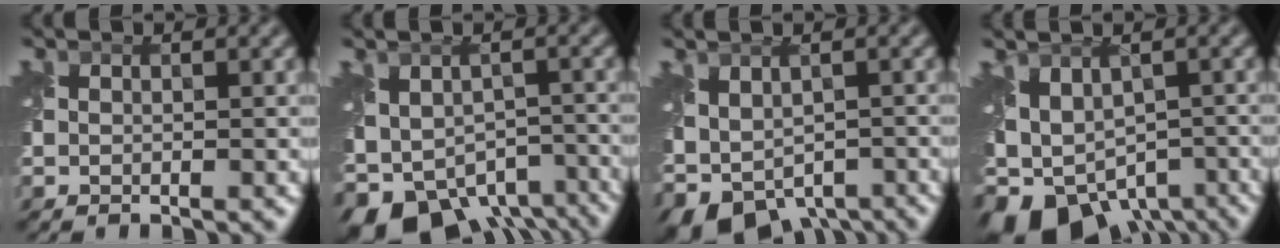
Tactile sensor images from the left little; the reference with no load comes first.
{"total": 10.1, "force": [-6.2, 5.9, 5.3], "torque": [-0.098, -0.025, -0.081]}
{"total": 6.6, "force": [-3.1, 4.0, 4.3], "torque": [-0.076, -0.025, -0.037]}
{"total": 9.2, "force": [-5.3, 5.0, 5.6], "torque": [-0.096, -0.019, -0.069]}